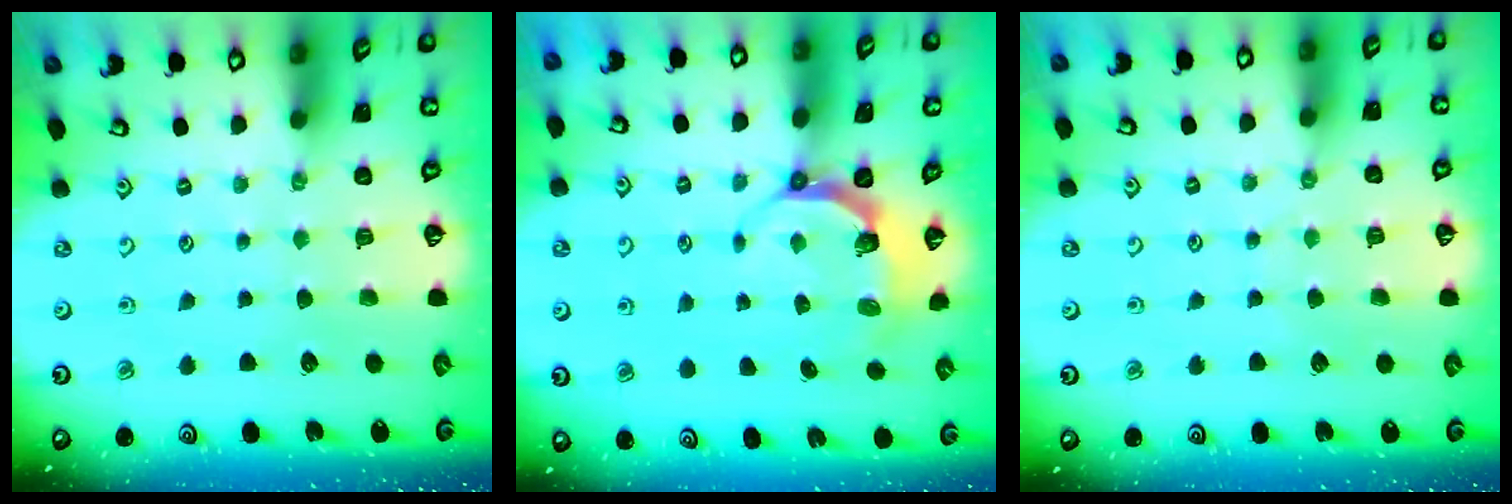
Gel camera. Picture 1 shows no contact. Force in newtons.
{"total": 5.6, "press": 4.4, "slide": 3.4}
{"total": 2.8, "press": 2.7, "slide": 0.5}